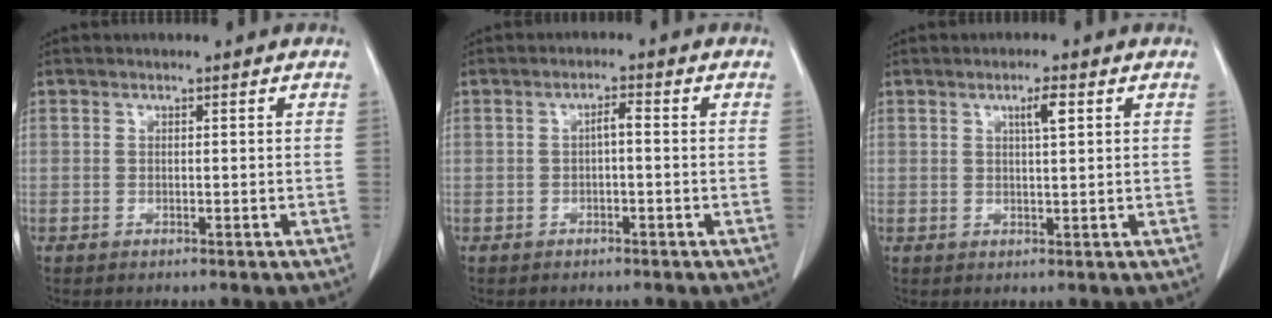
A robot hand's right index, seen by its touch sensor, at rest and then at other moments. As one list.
[{"total": 1.8, "force": [-0.2, 0.4, 1.7], "torque": [-0.029, 0.005, -0.004]}, {"total": 2.7, "force": [1.1, 0.2, 2.4], "torque": [-0.042, 0.000, 0.018]}]